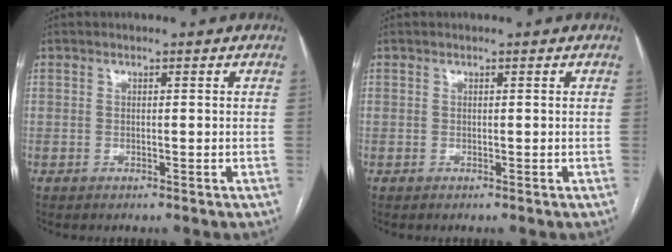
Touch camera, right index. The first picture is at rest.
{"total": 0.0}